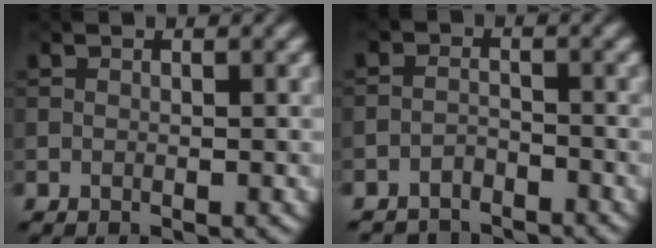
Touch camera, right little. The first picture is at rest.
{"total": 2.9, "force": [-2.7, 0.9, 0.1], "torque": [0.004, 0.001, -0.056]}